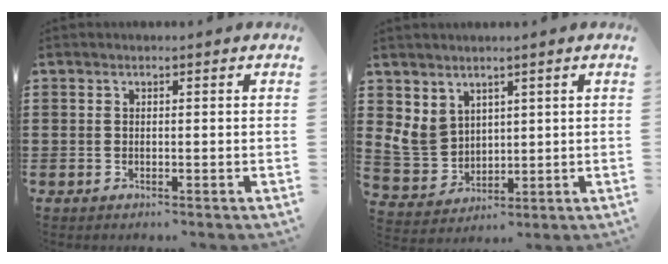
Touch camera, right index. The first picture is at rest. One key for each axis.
{"total": 5.8, "fx": 2.8, "fy": 4.6, "fz": 2.1, "tx": -0.082, "ty": -0.001, "tz": 0.050}